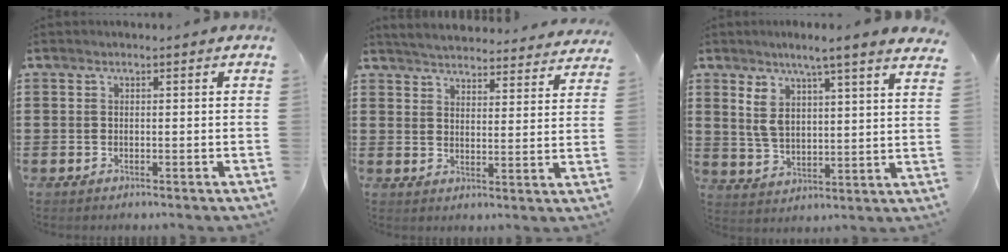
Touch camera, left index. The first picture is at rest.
{"total": 4.5, "force": [4.5, -0.2, 0.3], "torque": [-0.027, -0.029, 0.078]}
{"total": 6.4, "force": [4.3, 1.1, 4.6], "torque": [-0.104, -0.017, 0.072]}